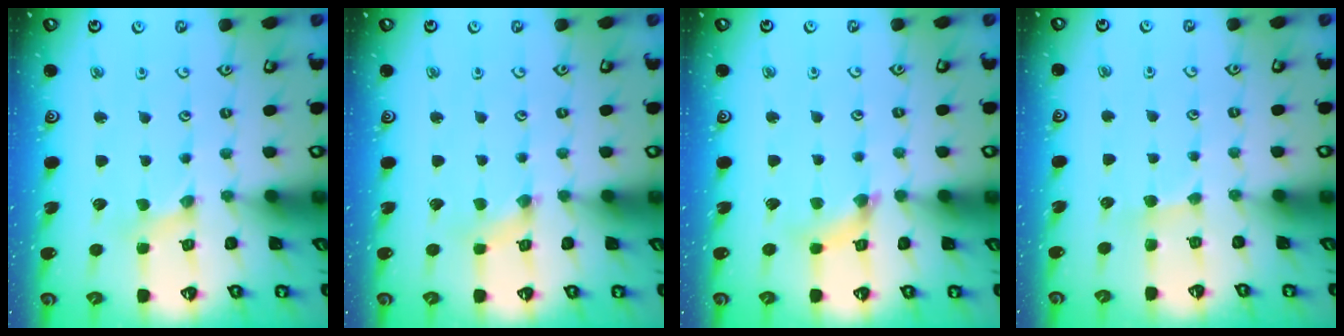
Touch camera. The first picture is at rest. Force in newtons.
{"total": 1.4, "press": 1.3, "slide": 0.3}
{"total": 3.8, "press": 3.7, "slide": 0.3}
{"total": 2.7, "press": 2.6, "slide": 0.4}